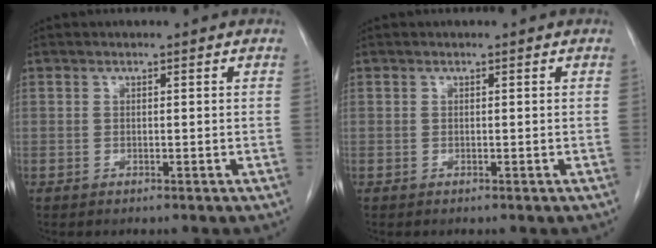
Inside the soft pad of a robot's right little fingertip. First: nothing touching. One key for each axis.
{"total": 0.0}